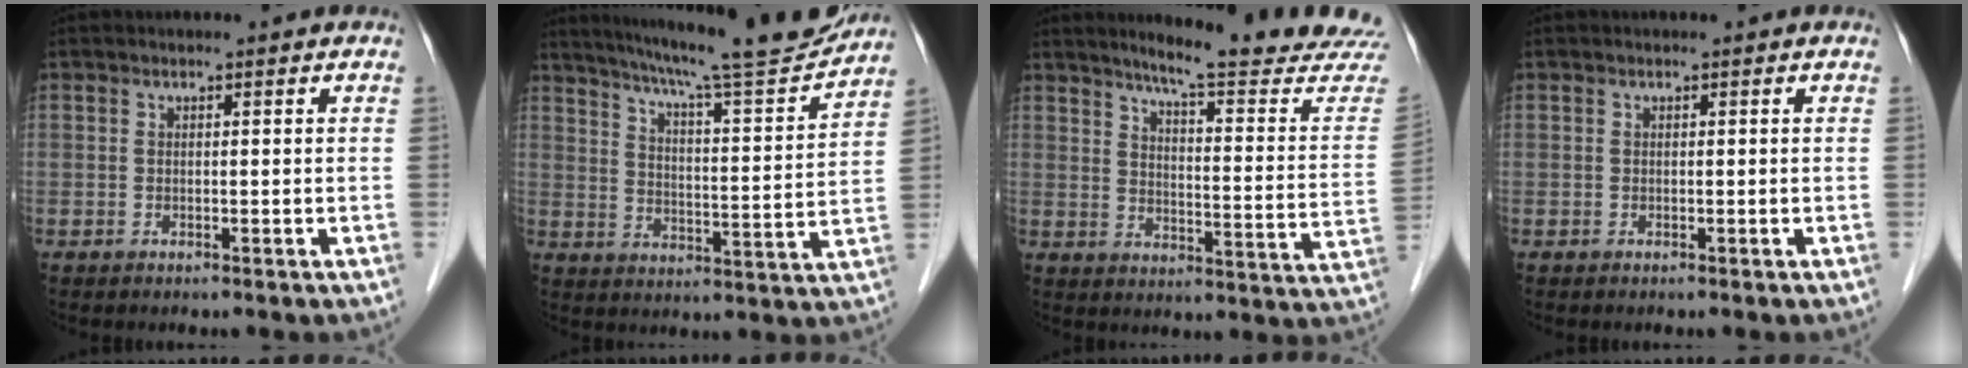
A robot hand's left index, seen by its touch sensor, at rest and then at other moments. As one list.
[{"total": 17.5, "force": [15.6, -0.2, 7.9], "torque": [-0.128, -0.028, 0.219]}, {"total": 18.8, "force": [17.2, -0.7, 7.4], "torque": [-0.102, -0.110, 0.203]}, {"total": 0.0}]